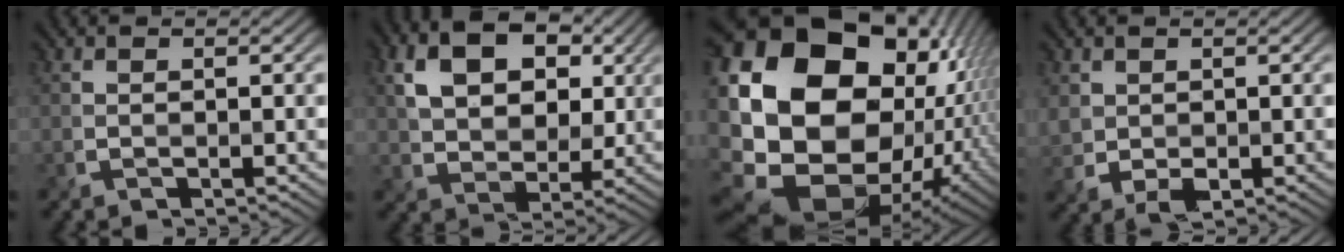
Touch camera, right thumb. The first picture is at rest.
{"total": 9.4, "force": [3.0, 6.5, 6.1], "torque": [-0.118, 0.006, 0.042]}
{"total": 22.3, "force": [1.2, 16.7, 14.7], "torque": [-0.326, -0.029, 0.048]}
{"total": 2.7, "force": [0.3, 2.2, 1.6], "torque": [-0.046, -0.011, 0.007]}